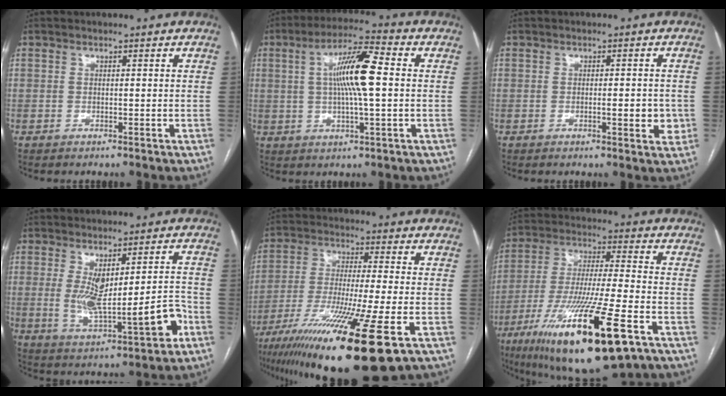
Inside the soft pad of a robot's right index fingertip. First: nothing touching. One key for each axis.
{"total": 10.7, "fx": 1.1, "fy": 1.1, "fz": 10.6, "tx": -0.195, "ty": 0.012, "tz": 0.016}
{"total": 3.7, "fx": -0.6, "fy": 1.1, "fz": 3.5, "tx": -0.047, "ty": -0.003, "tz": -0.006}
{"total": 12.2, "fx": -1.9, "fy": 2.9, "fz": 11.7, "tx": -0.189, "ty": 0.007, "tz": -0.013}
{"total": 20.5, "fx": -11.1, "fy": 0.4, "fz": 17.3, "tx": -0.293, "ty": -0.054, "tz": -0.192}
{"total": 22.4, "fx": -11.5, "fy": 2.4, "fz": 19.1, "tx": -0.347, "ty": -0.051, "tz": -0.196}